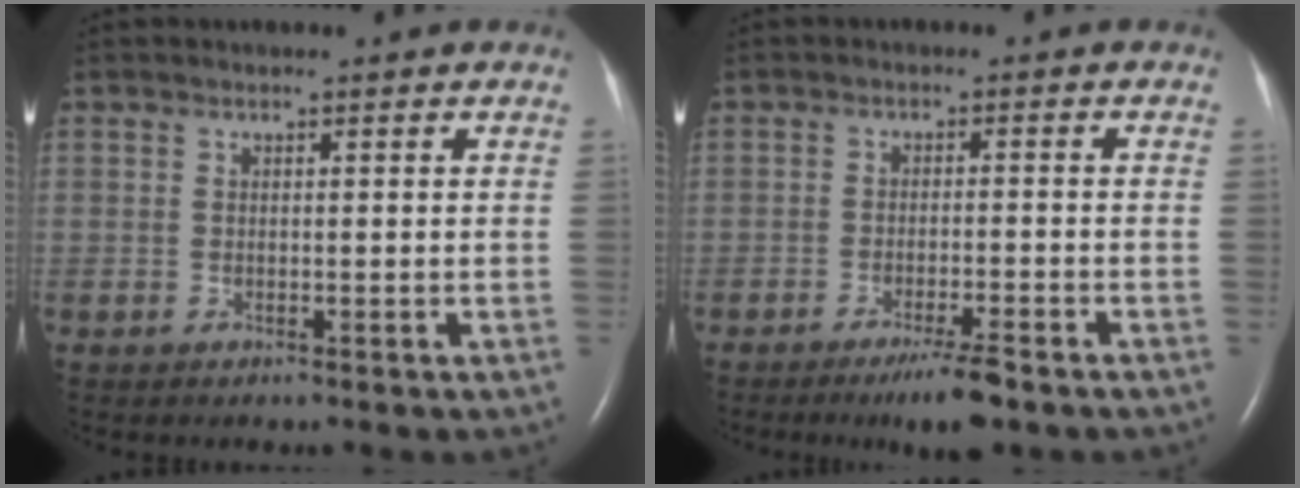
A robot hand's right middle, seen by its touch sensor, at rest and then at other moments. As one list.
[{"total": 5.2, "force": [-3.7, 0.3, 3.6], "torque": [-0.064, -0.010, -0.061]}]